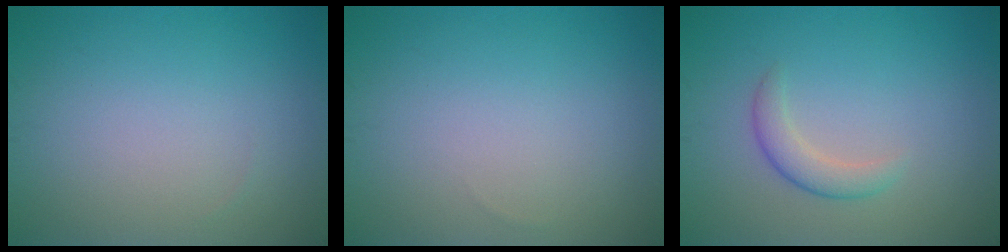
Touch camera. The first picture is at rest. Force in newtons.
{"total": 0.0}
{"total": 2.1, "press": 2.1, "slide": 0.0}